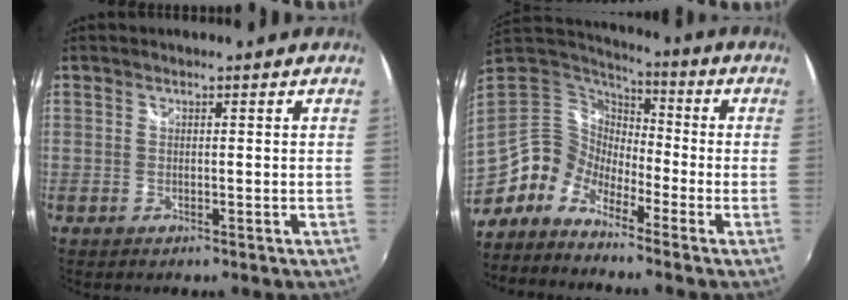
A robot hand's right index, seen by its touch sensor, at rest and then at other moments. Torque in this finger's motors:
{"motor_torque": [0.03, 0.08, -0.57, -0.21]}